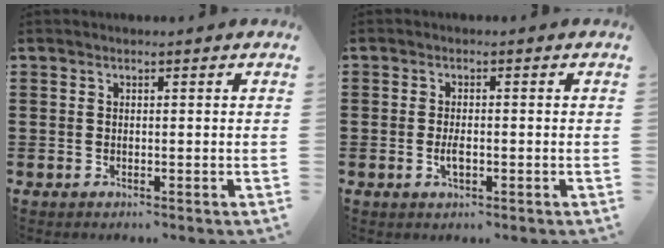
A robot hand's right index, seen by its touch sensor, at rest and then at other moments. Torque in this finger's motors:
{"motor_torque": [0.20, 0.60, 0.14, 0.04]}